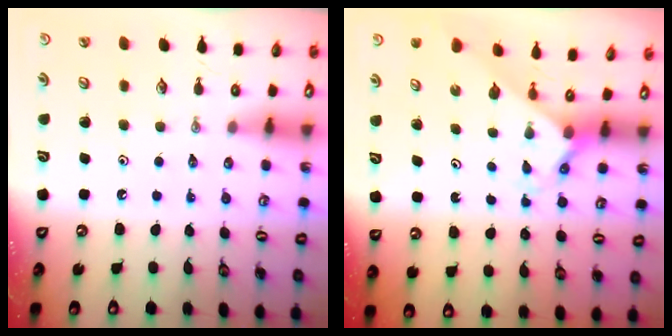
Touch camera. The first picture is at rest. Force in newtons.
{"total": 1.9, "press": 1.9, "slide": 0.1}